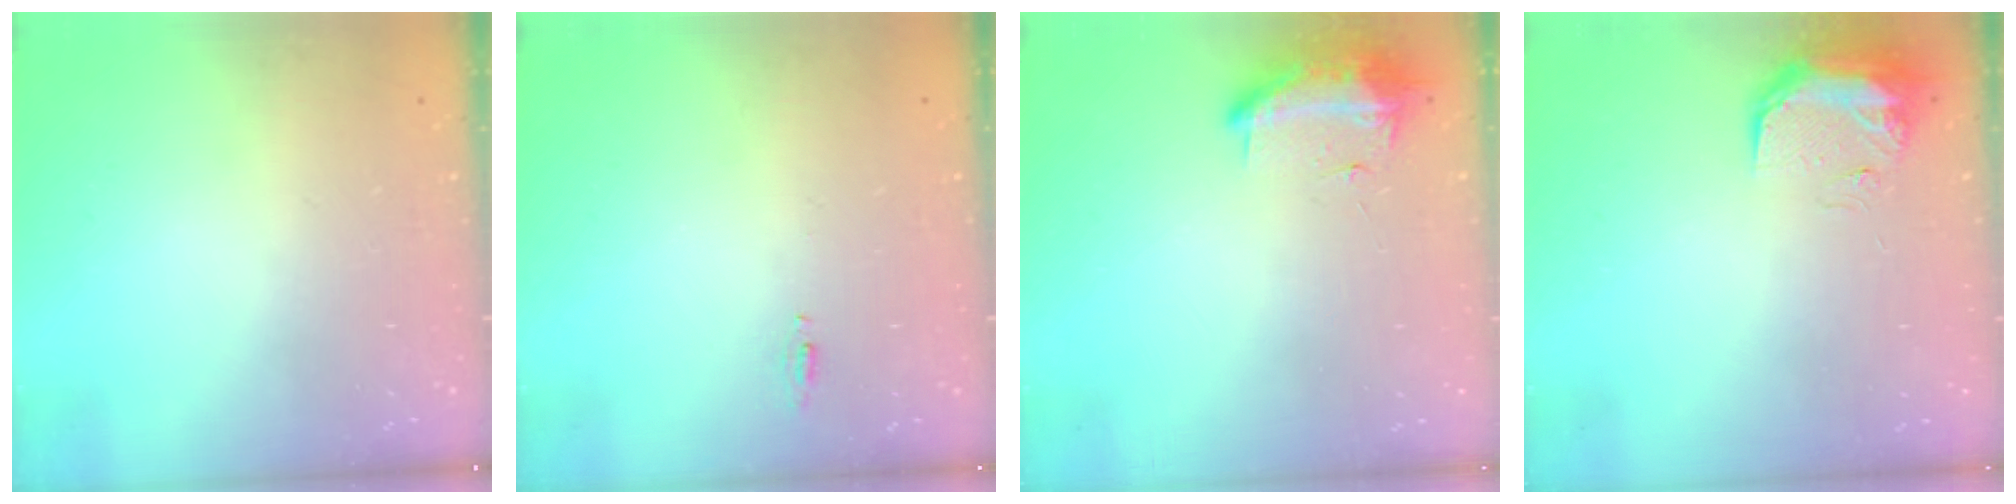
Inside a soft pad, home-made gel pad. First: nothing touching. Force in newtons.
{"total": 4.4, "press": 4.1, "slide": 1.5}
{"total": 18.3, "press": 11.7, "slide": 14.2}
{"total": 16.9, "press": 11.4, "slide": 12.5}